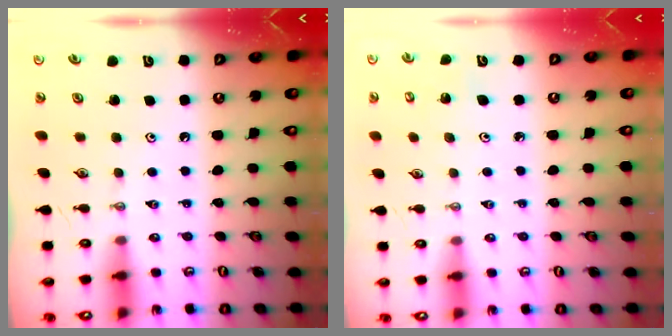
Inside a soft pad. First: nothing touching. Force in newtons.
{"total": 2.8, "press": 2.7, "slide": 0.5}